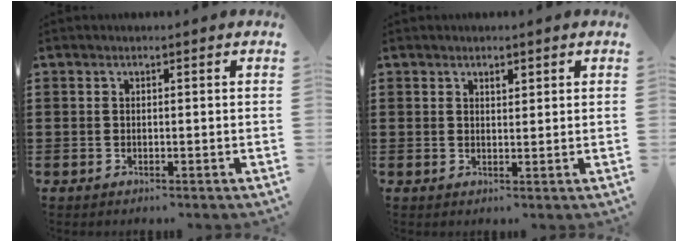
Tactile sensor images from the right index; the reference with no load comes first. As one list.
[{"total": 1.0, "force": [0.8, 0.4, 0.4], "torque": [-0.009, 0.001, 0.013]}]